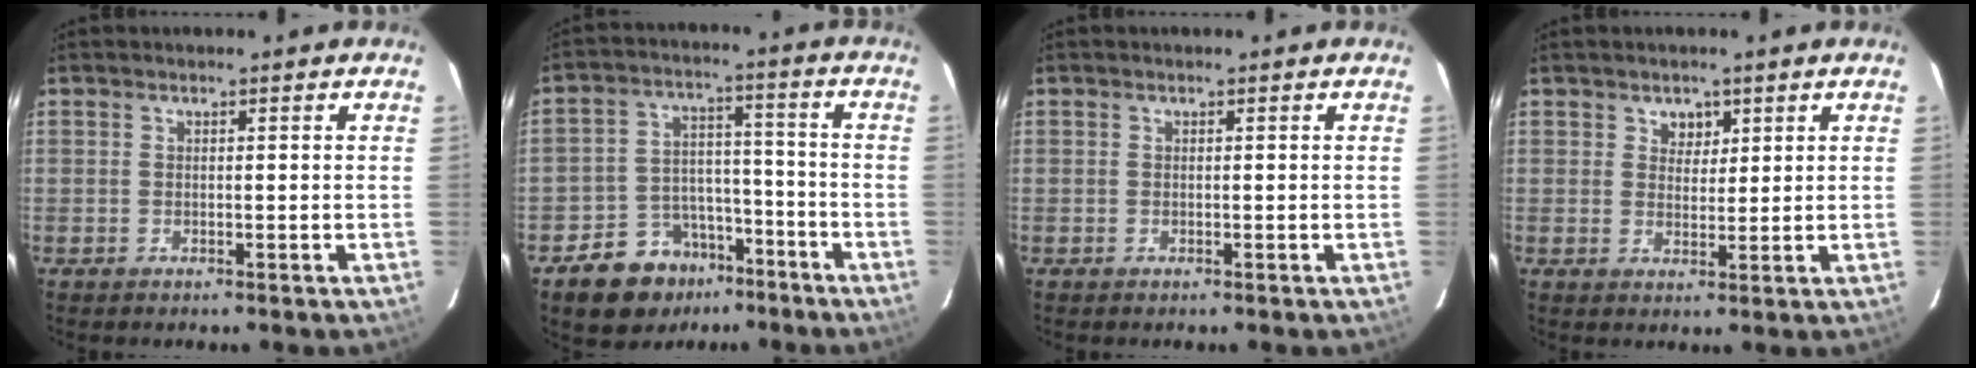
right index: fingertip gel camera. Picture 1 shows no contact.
{"total": 11.1, "force": [-7.4, 7.8, 2.9], "torque": [-0.068, 0.040, -0.103]}
{"total": 0.0}
{"total": 2.9, "force": [1.6, 2.3, 0.7], "torque": [-0.003, 0.001, 0.027]}